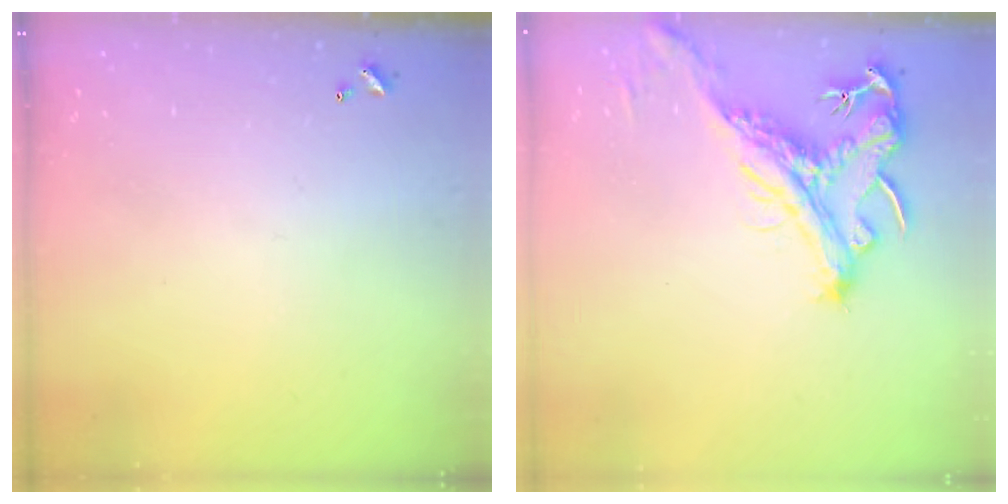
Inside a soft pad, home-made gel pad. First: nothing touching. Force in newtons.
{"total": 2.0, "press": 1.5, "slide": 1.3}